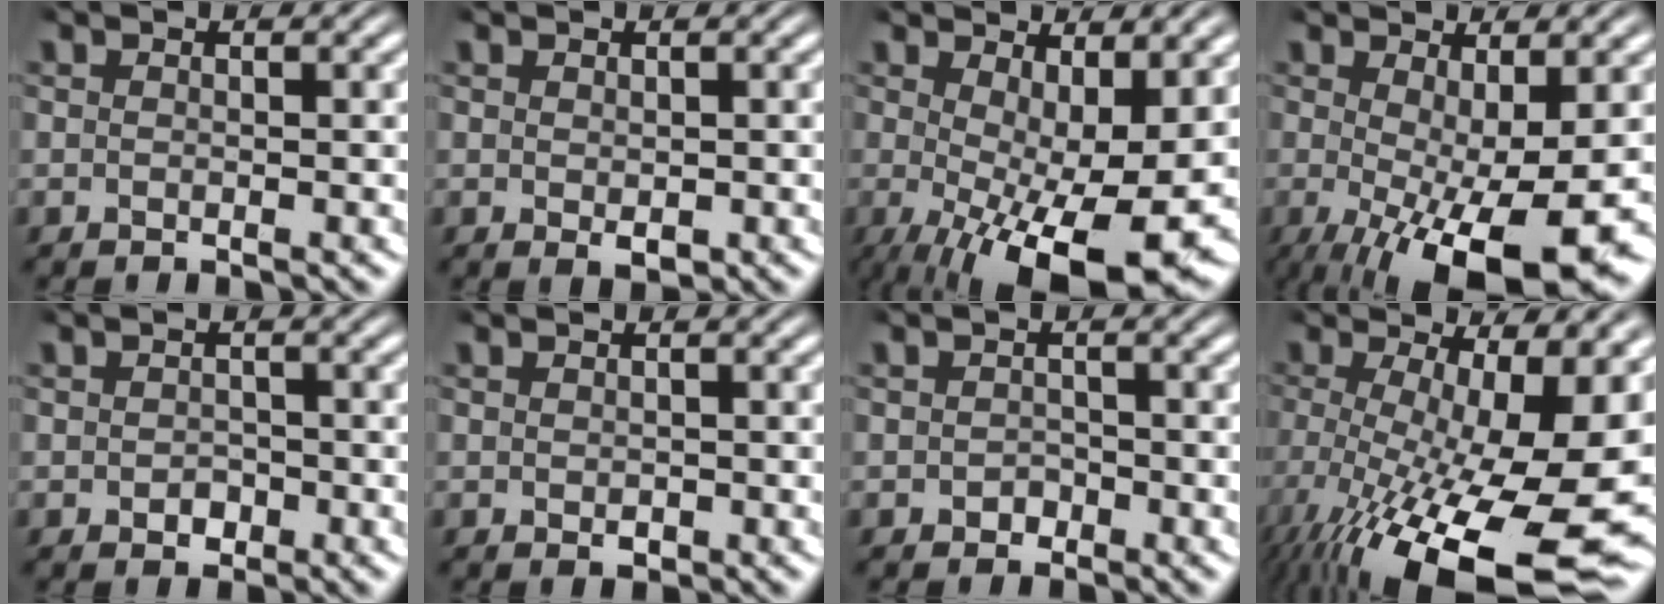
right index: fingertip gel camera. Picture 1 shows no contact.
{"total": 1.3, "force": [-0.3, 0.7, 1.0], "torque": [-0.018, -0.010, 0.003]}
{"total": 9.9, "force": [-4.1, 3.6, 8.3], "torque": [-0.126, -0.049, -0.038]}
{"total": 8.7, "force": [-3.8, 2.8, 7.3], "torque": [-0.117, -0.039, -0.035]}
{"total": 1.1, "force": [-0.6, 0.9, 0.2], "torque": [0.005, -0.005, -0.007]}
{"total": 0.8, "force": [-0.2, 0.7, 0.4], "torque": [-0.010, -0.010, 0.002]}
{"total": 0.9, "force": [-0.7, 0.5, -0.2], "torque": [0.010, -0.004, -0.010]}
{"total": 13.6, "force": [-6.3, 5.7, 10.6], "torque": [-0.178, -0.063, -0.055]}